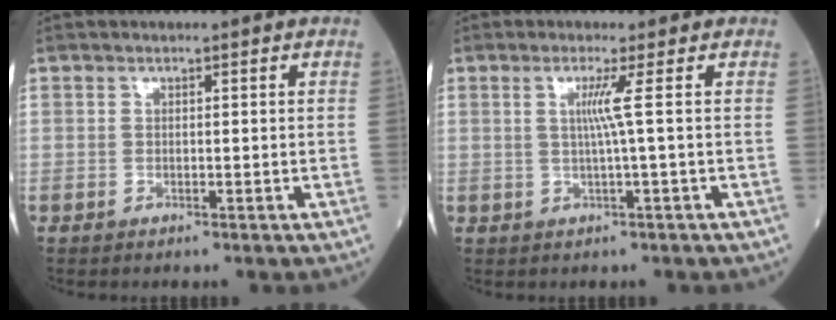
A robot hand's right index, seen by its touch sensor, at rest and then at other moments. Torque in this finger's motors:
{"motor_torque": [0.42, -0.02, 0.20, 0.07]}